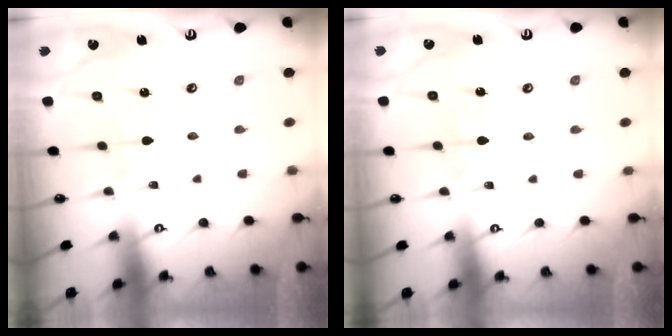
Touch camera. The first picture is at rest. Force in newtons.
{"total": 2.2, "press": 2.2, "slide": 0.1}